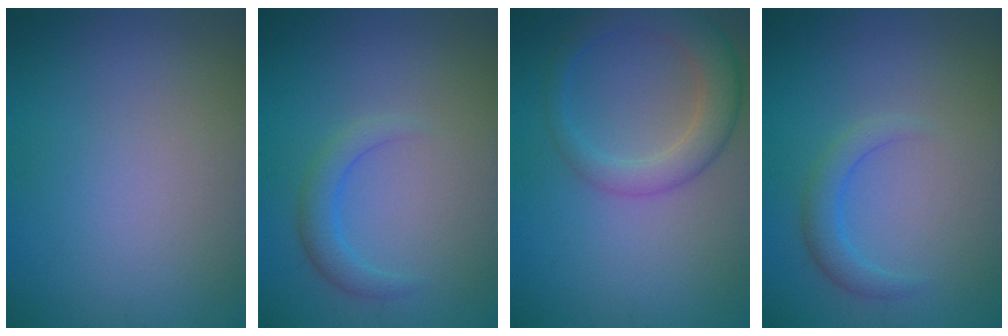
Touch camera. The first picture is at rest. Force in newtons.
{"total": 2.0, "press": 2.0, "slide": 0.1}
{"total": 4.0, "press": 4.0, "slide": 0.2}
{"total": 2.0, "press": 2.0, "slide": 0.1}